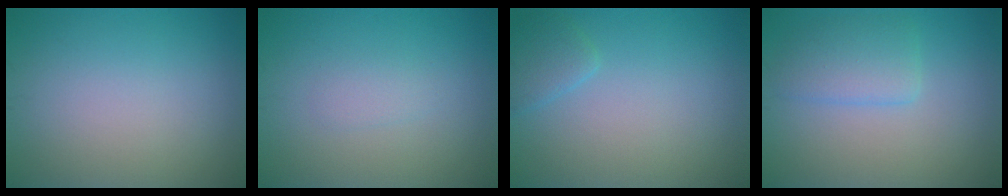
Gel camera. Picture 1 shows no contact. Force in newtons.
{"total": 1.0, "press": 1.0, "slide": 0.1}
{"total": 1.5, "press": 1.5, "slide": 0.1}
{"total": 2.9, "press": 2.8, "slide": 0.3}